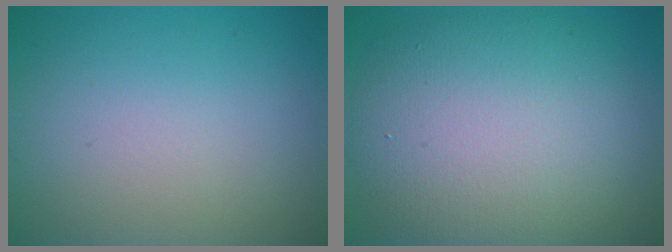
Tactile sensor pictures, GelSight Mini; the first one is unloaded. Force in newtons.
{"total": 11.3, "press": 11.3, "slide": 0.7}